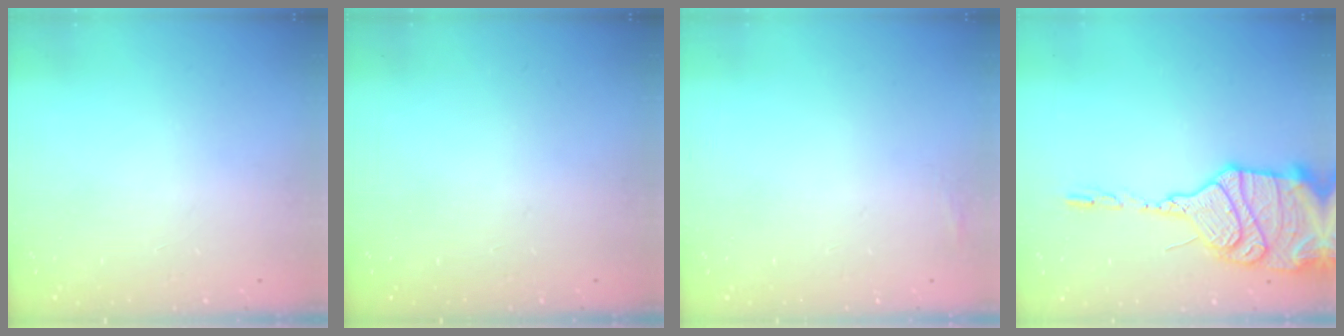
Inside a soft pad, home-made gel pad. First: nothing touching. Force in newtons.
{"total": 0.0}
{"total": 9.7, "press": 4.2, "slide": 8.8}
{"total": 20.5, "press": 19.8, "slide": 5.4}